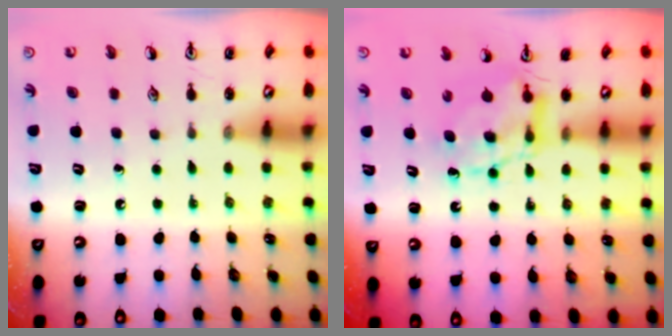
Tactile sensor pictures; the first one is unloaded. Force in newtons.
{"total": 6.8, "press": 6.8, "slide": 0.2}